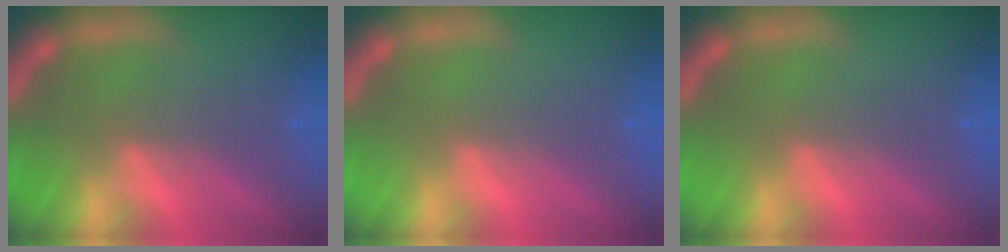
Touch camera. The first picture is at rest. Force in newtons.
{"total": 0.0}
{"total": 0.0}